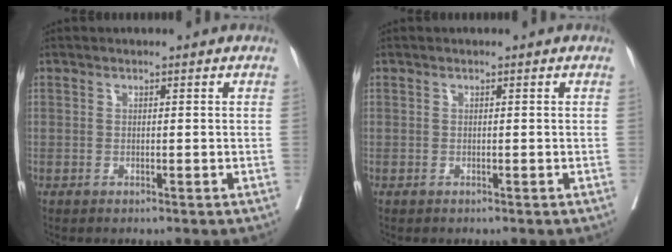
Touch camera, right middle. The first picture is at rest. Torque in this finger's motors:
{"motor_torque": [0.10, -0.28, 0.00, 0.00]}